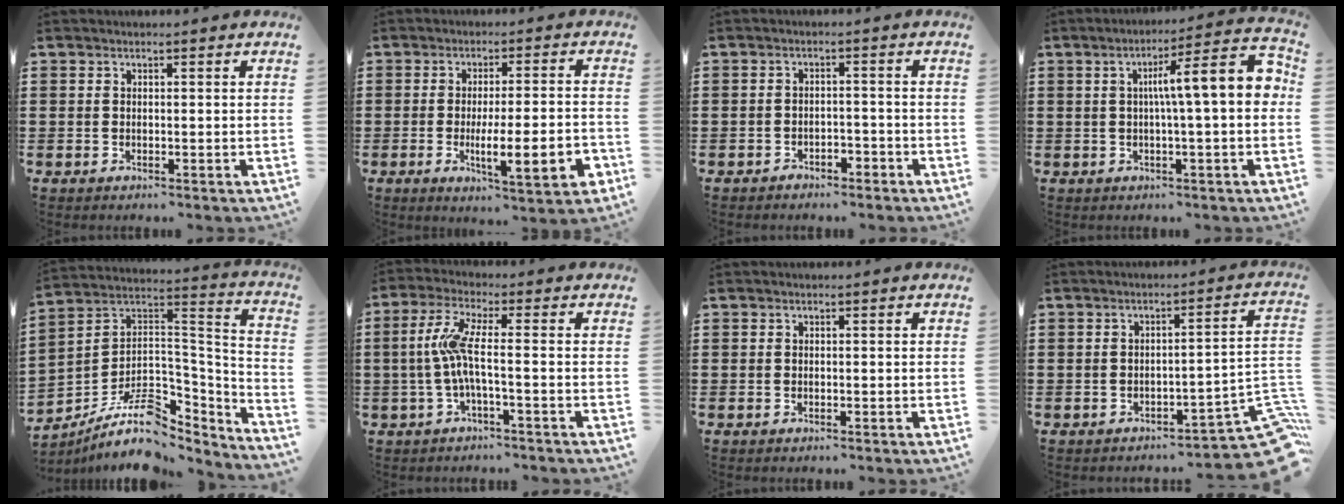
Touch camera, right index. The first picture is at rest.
{"total": 10.1, "force": [-2.7, 2.1, 9.6], "torque": [-0.145, -0.012, -0.046]}
{"total": 2.1, "force": [-1.9, 0.7, 0.3], "torque": [-0.012, 0.002, -0.040]}
{"total": 9.9, "force": [0.9, 1.2, 9.8], "torque": [-0.153, -0.007, 0.006]}
{"total": 11.9, "force": [-6.7, 6.1, 7.7], "torque": [-0.159, 0.008, -0.120]}
{"total": 6.6, "force": [-1.0, 0.7, 6.5], "torque": [-0.156, -0.016, -0.032]}
{"total": 0.0}
{"total": 6.4, "force": [-4.4, 1.4, 4.4], "torque": [-0.061, -0.004, -0.081]}